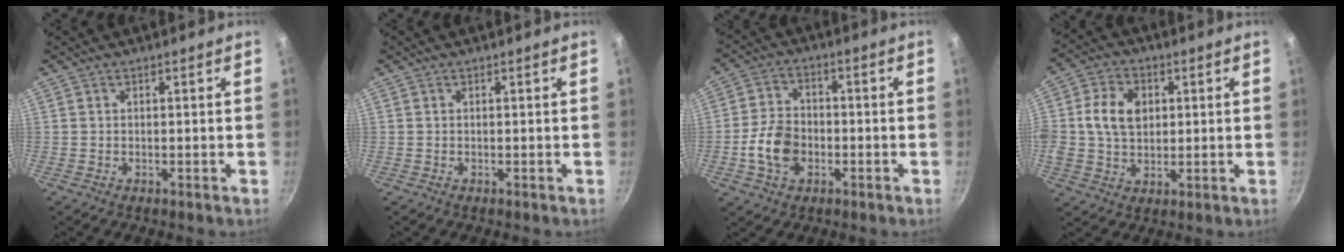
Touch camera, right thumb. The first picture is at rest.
{"total": 0.0}
{"total": 8.9, "force": [-2.4, 6.4, 5.7], "torque": [-0.091, 0.021, -0.051]}
{"total": 9.9, "force": [1.6, 7.3, 6.5], "torque": [-0.105, 0.009, 0.020]}